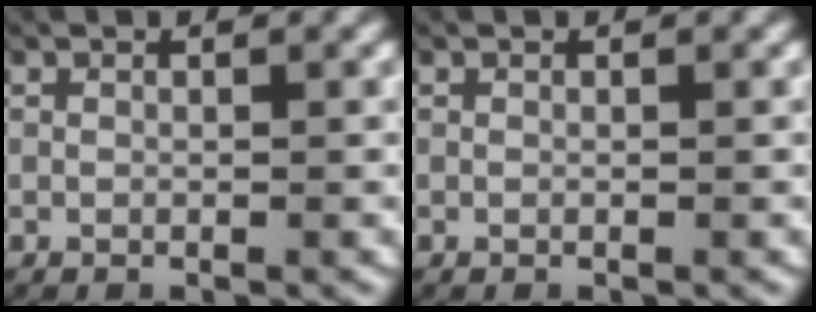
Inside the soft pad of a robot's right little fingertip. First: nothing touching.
{"total": 0.0}